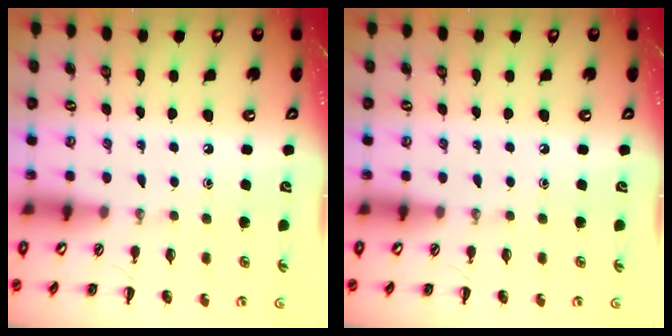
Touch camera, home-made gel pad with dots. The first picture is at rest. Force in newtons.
{"total": 0.0}